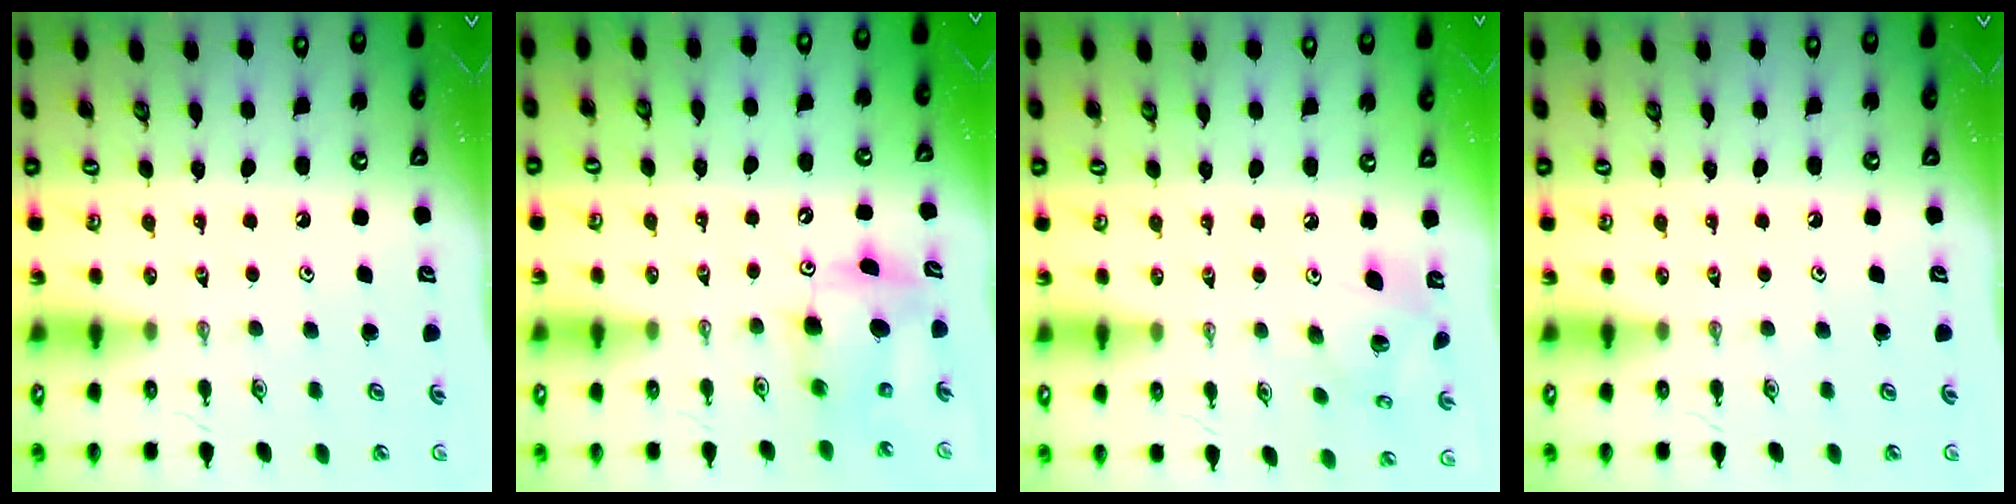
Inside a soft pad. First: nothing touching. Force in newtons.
{"total": 7.4, "press": 7.4, "slide": 0.6}
{"total": 10.5, "press": 10.5, "slide": 0.6}
{"total": 0.0}